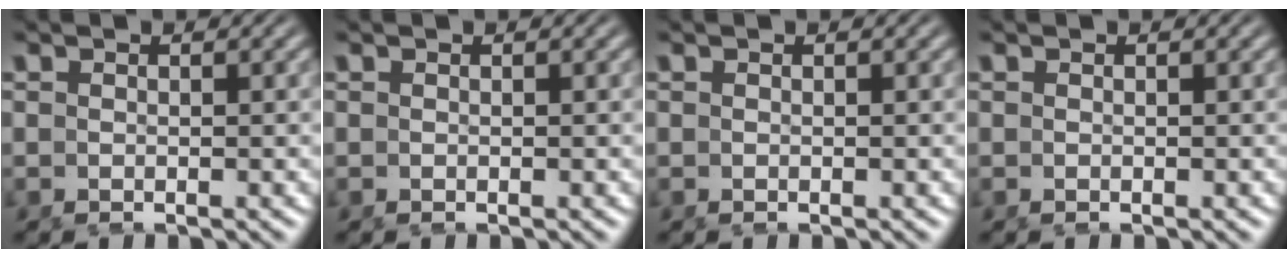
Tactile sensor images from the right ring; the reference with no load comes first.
{"total": 0.0}
{"total": 0.0}
{"total": 0.0}